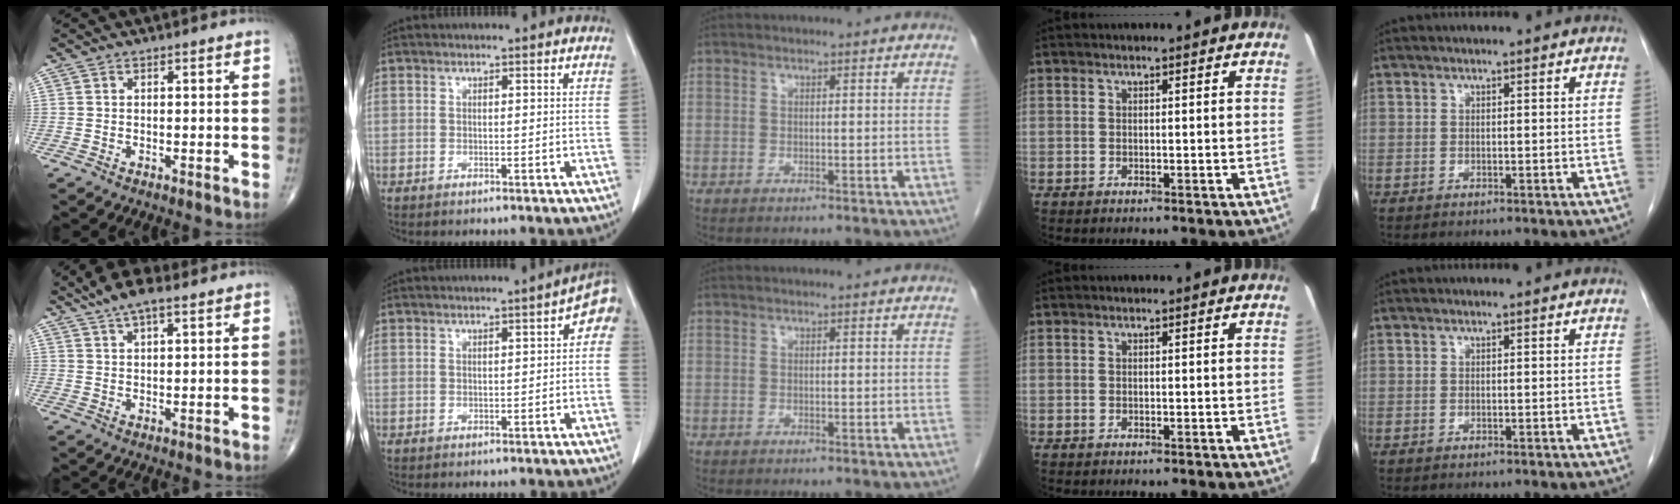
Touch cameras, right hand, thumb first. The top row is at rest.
{"thumb": {"total": 6.7, "force": [4.7, 2.0, 4.3], "torque": [-0.075, -0.002, 0.084]}, "index": {"total": 3.8, "force": [0.8, 1.1, 3.5], "torque": [-0.034, 0.015, 0.004]}}